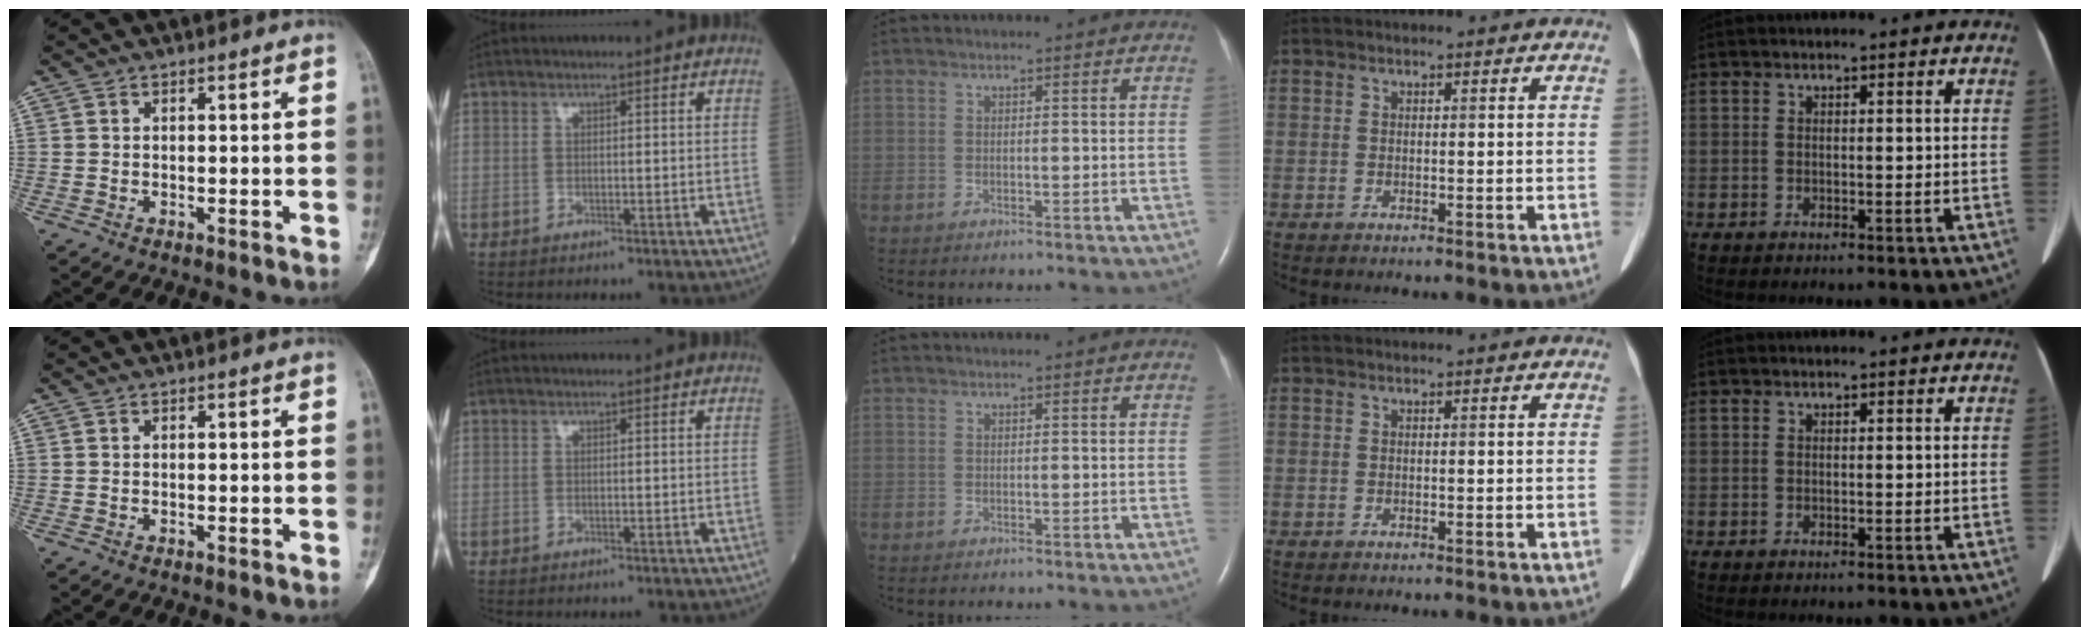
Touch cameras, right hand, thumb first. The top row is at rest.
{}